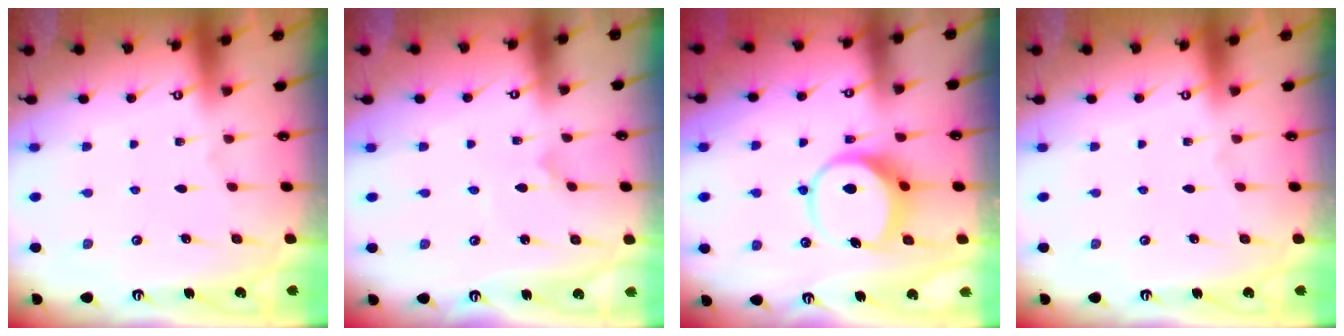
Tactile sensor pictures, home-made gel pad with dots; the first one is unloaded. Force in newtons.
{"total": 0.0}
{"total": 7.8, "press": 7.7, "slide": 1.1}
{"total": 0.0}